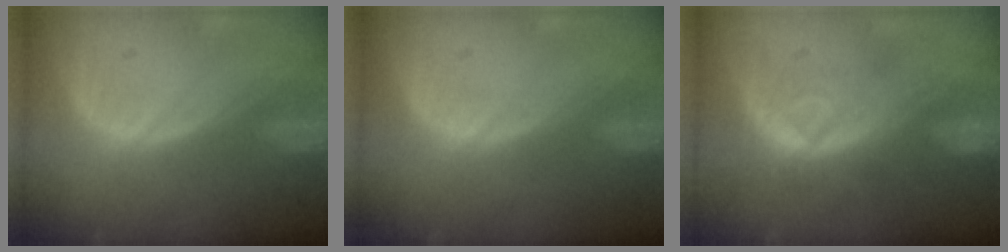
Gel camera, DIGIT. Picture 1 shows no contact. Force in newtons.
{"total": 0.0}
{"total": 8.3, "press": 7.4, "slide": 3.7}